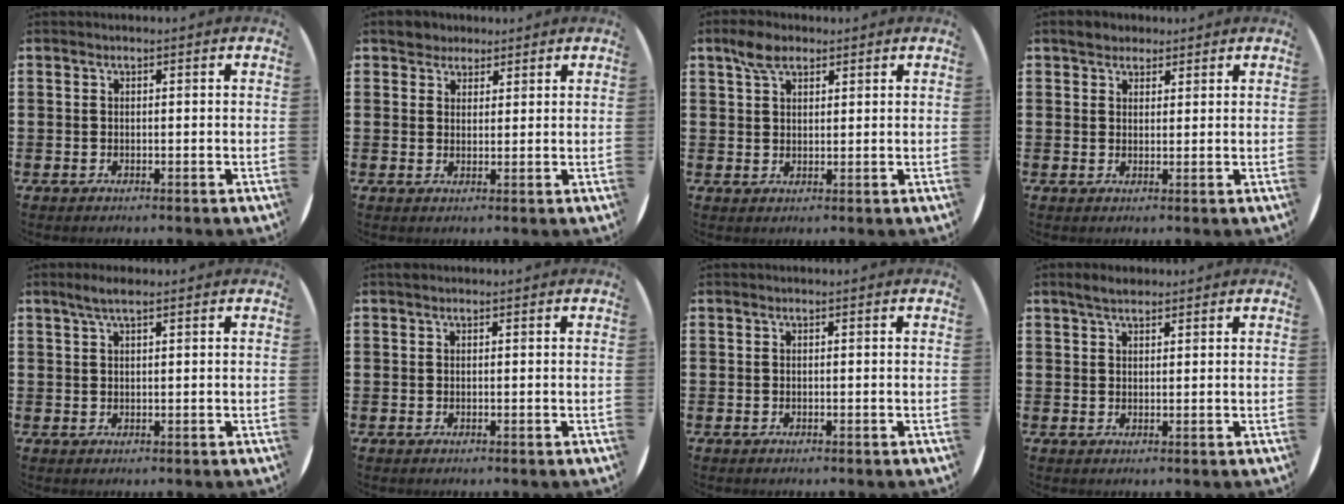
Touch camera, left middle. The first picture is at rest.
{"total": 3.0, "force": [2.6, 1.4, -0.1], "torque": [0.000, 0.001, 0.050]}
{"total": 4.0, "force": [2.8, 2.0, 1.9], "torque": [-0.036, 0.005, 0.051]}
{"total": 2.5, "force": [2.1, 1.2, 0.2], "torque": [0.000, 0.005, 0.040]}
{"total": 2.4, "force": [1.7, 0.3, 1.7], "torque": [-0.034, 0.005, 0.030]}
{"total": 0.0}
{"total": 0.0}
{"total": 2.5, "force": [2.1, 0.8, 1.1], "torque": [-0.016, 0.003, 0.037]}